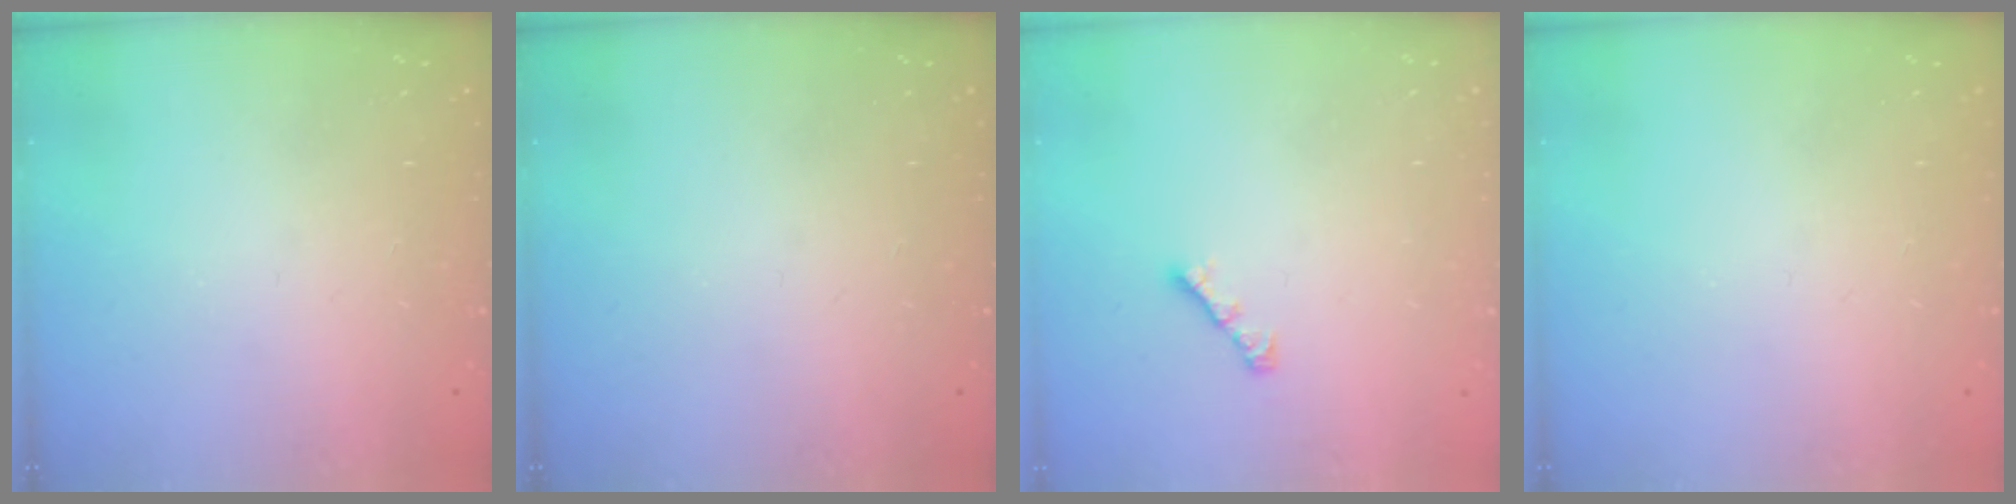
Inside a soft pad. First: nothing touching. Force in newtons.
{"total": 0.0}
{"total": 3.0, "press": 2.9, "slide": 0.7}
{"total": 0.0}